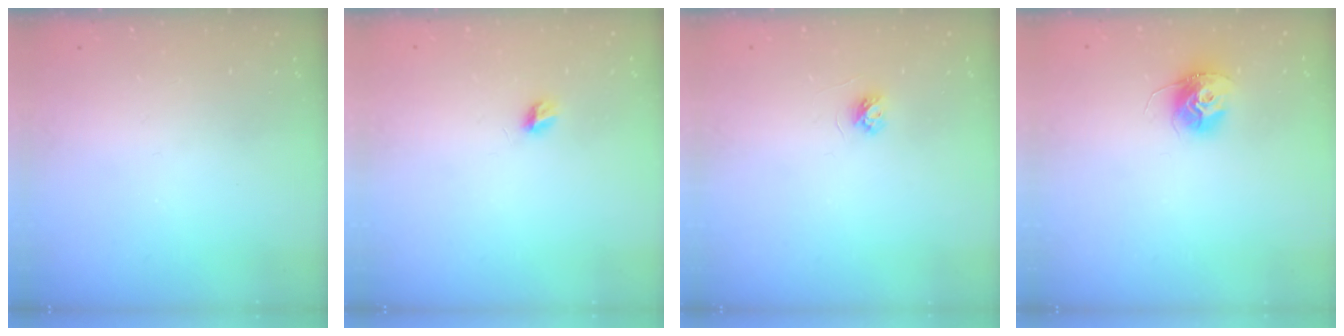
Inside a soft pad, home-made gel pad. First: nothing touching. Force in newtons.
{"total": 5.0, "press": 5.0, "slide": 0.4}
{"total": 3.8, "press": 3.7, "slide": 0.5}
{"total": 11.1, "press": 11.1, "slide": 0.9}